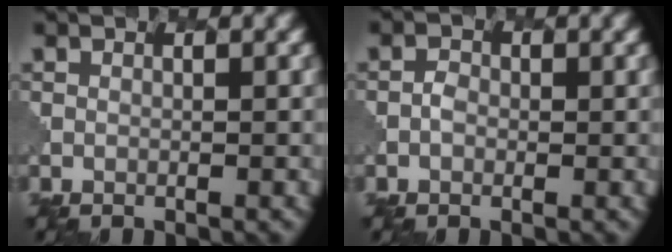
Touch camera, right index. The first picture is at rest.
{"total": 0.8, "force": [-0.2, 0.7, 0.2], "torque": [-0.005, 0.001, -0.004]}